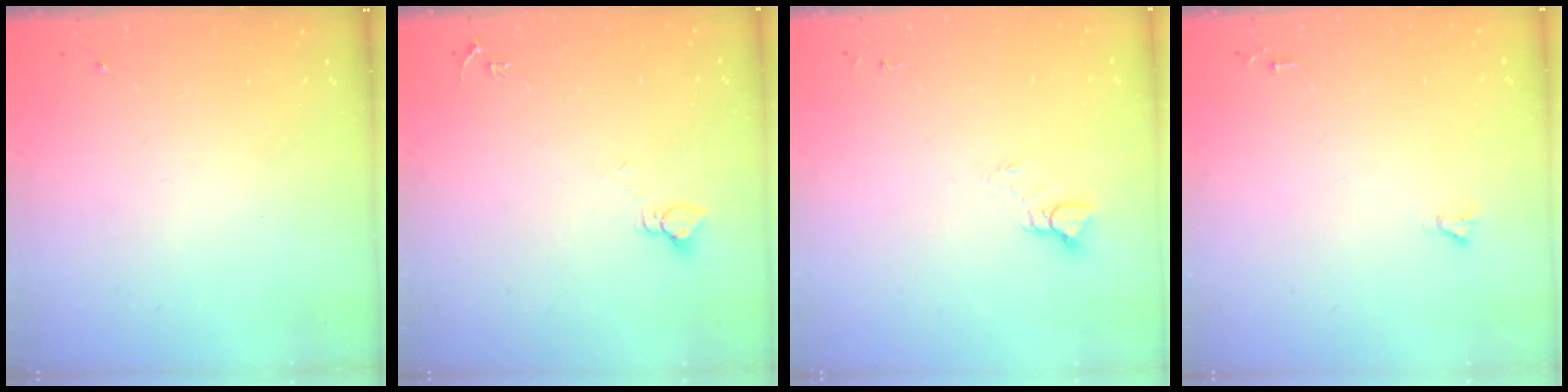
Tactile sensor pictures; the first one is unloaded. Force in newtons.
{"total": 2.7, "press": 2.7, "slide": 0.1}
{"total": 5.3, "press": 5.3, "slide": 0.5}
{"total": 1.6, "press": 1.6, "slide": 0.1}